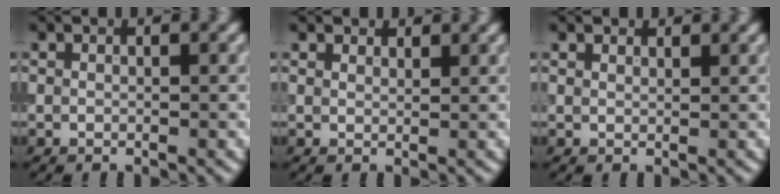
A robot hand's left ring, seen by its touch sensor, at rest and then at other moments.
{"total": 2.2, "force": [2.0, 0.8, 0.5], "torque": [-0.011, -0.005, 0.038]}
{"total": 1.9, "force": [1.7, 0.8, 0.4], "torque": [-0.012, -0.008, 0.036]}